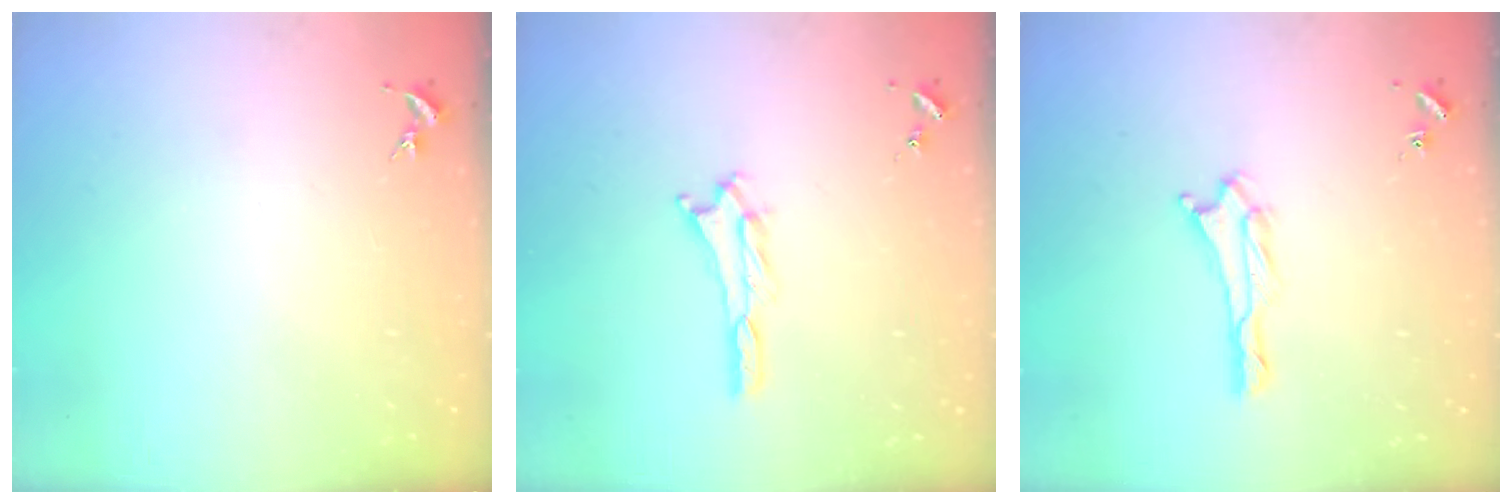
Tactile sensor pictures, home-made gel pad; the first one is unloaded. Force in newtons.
{"total": 1.8, "press": 1.8, "slide": 0.1}
{"total": 1.4, "press": 1.4, "slide": 0.2}